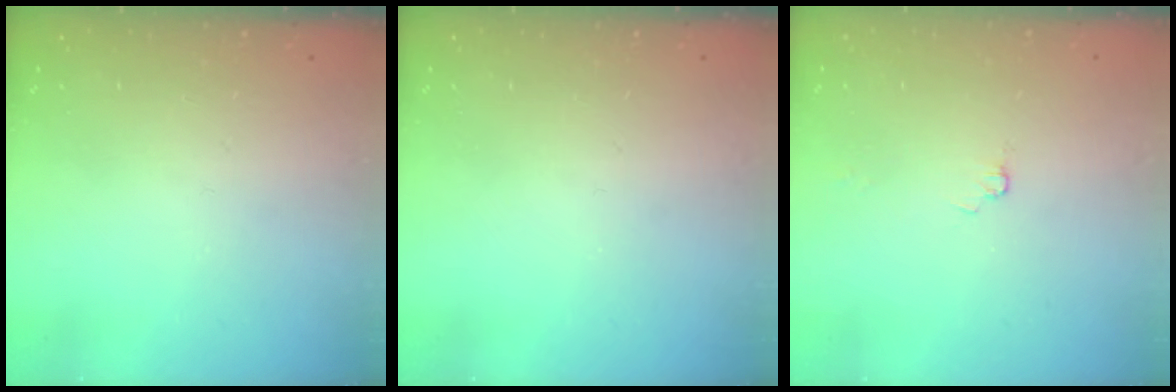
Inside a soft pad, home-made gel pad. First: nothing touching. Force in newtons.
{"total": 0.0}
{"total": 1.7, "press": 1.7, "slide": 0.2}